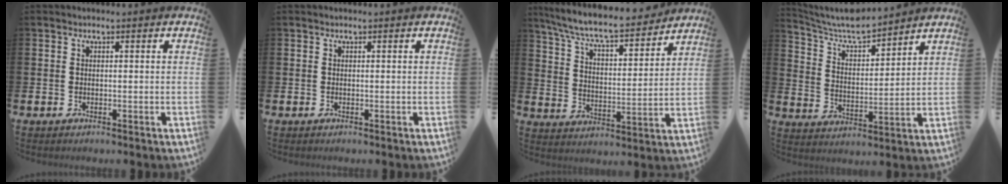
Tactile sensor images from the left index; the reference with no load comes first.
{"total": 0.0}
{"total": 8.7, "force": [8.0, 1.4, 3.1], "torque": [-0.088, -0.062, 0.134]}
{"total": 7.2, "force": [6.9, 0.8, 2.0], "torque": [-0.073, -0.046, 0.119]}